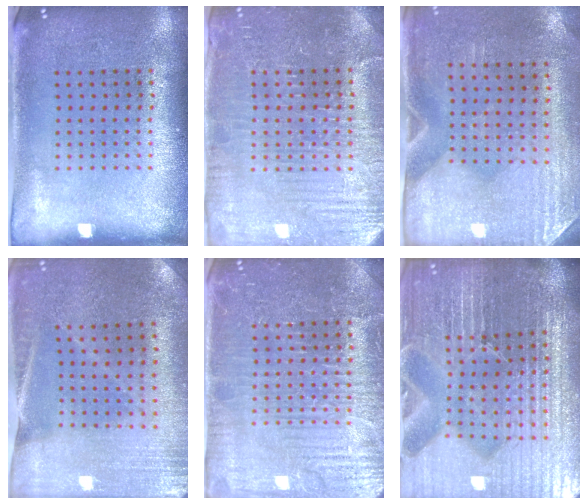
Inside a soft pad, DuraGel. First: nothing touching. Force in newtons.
{"total": 4.0, "press": 3.9, "slide": 0.9}
{"total": 2.9, "press": 2.5, "slide": 1.5}
{"total": 0.5, "press": 0.5, "slide": 0.0}
{"total": 4.7, "press": 4.6, "slide": 1.1}
{"total": 7.2, "press": 6.3, "slide": 3.5}